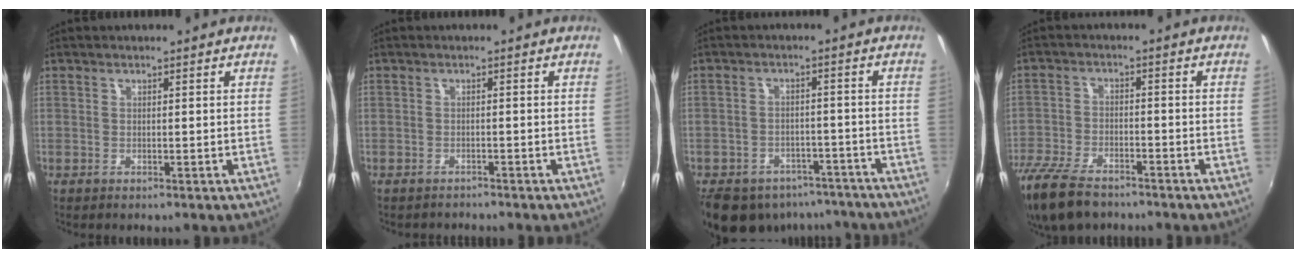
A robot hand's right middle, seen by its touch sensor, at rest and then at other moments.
{"total": 1.5, "force": [-1.5, 0.4, 0.1], "torque": [-0.006, -0.003, -0.022]}
{"total": 17.4, "force": [-13.0, 9.5, 6.6], "torque": [-0.157, 0.010, -0.160]}
{"total": 14.7, "force": [-11.2, 5.9, 7.4], "torque": [-0.188, -0.035, -0.207]}